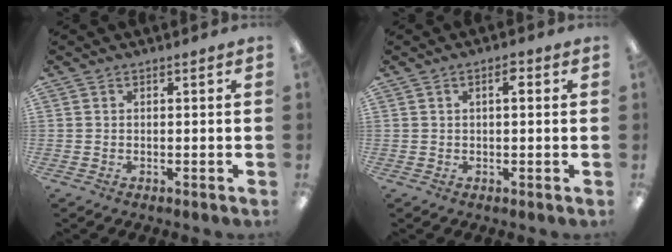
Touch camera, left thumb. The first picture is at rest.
{"total": 2.6, "force": [0.9, 1.0, 2.2], "torque": [-0.029, -0.001, 0.011]}